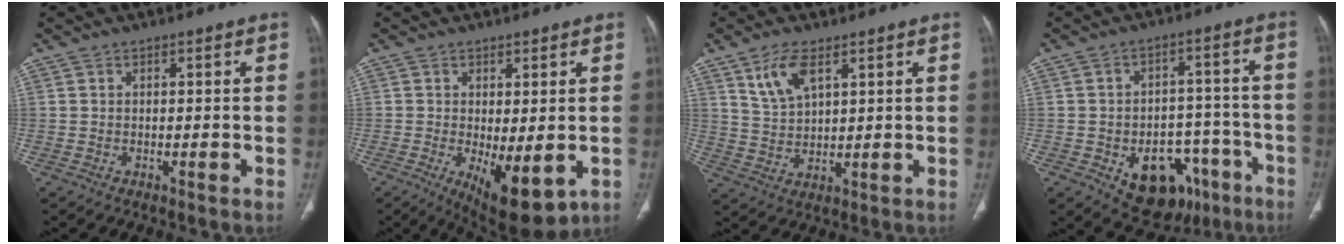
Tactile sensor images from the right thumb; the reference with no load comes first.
{"total": 10.6, "force": [-2.8, 4.2, 9.4], "torque": [-0.133, -0.021, -0.025]}
{"total": 6.9, "force": [3.9, 3.1, 4.8], "torque": [-0.089, -0.018, 0.084]}
{"total": 15.3, "force": [-7.4, 10.2, 8.7], "torque": [-0.078, 0.047, -0.092]}